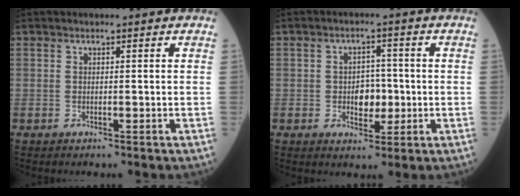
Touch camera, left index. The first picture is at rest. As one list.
[{"total": 4.5, "force": [-0.6, 2.9, 3.4], "torque": [-0.051, 0.008, -0.006]}]